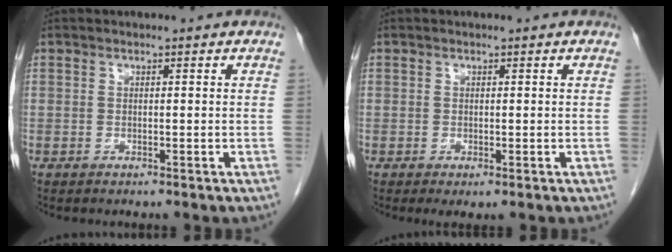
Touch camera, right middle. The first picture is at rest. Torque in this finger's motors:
{"motor_torque": [0.60, -0.20, -0.04, 0.04]}